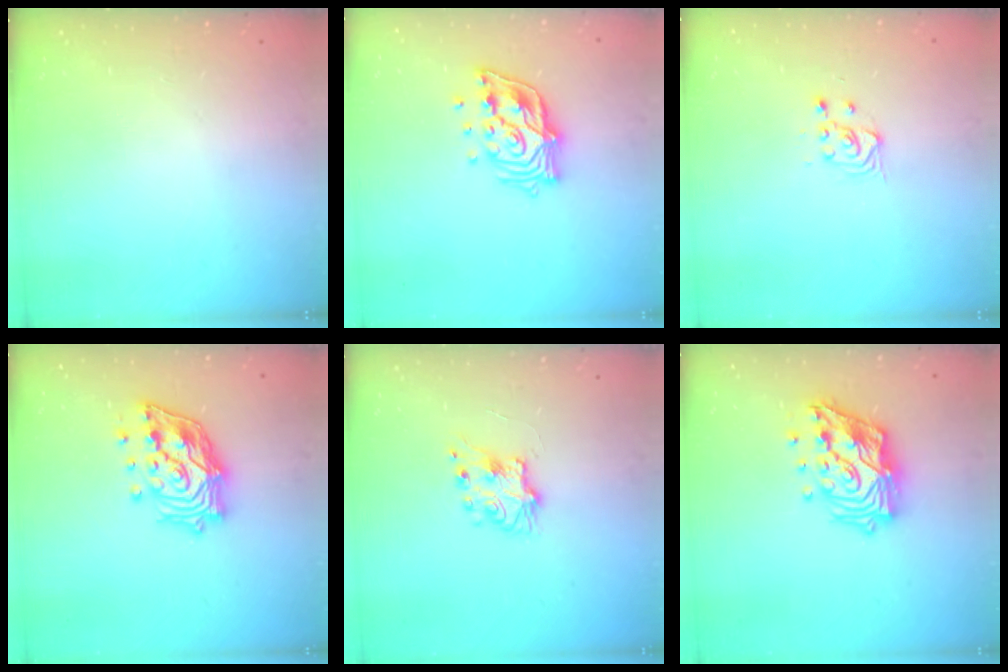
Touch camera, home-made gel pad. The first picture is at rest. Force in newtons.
{"total": 14.7, "press": 14.6, "slide": 1.4}
{"total": 3.6, "press": 3.3, "slide": 1.4}
{"total": 18.1, "press": 17.9, "slide": 2.7}
{"total": 7.8, "press": 7.8, "slide": 0.3}
{"total": 17.5, "press": 17.3, "slide": 2.1}